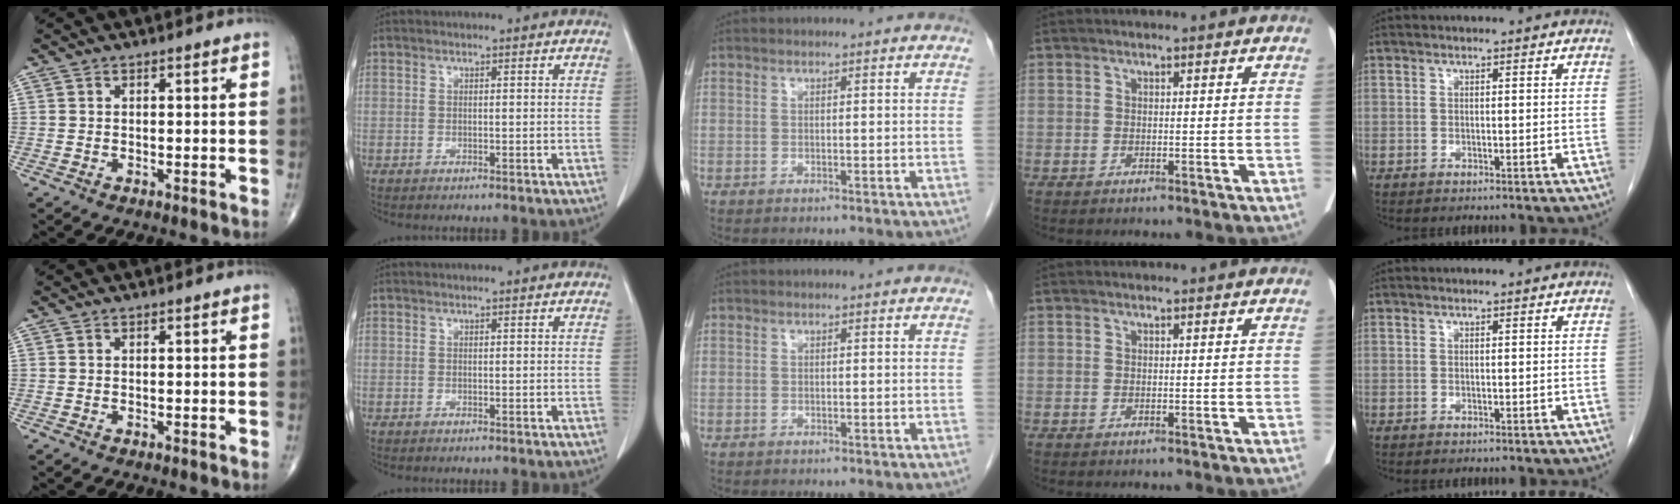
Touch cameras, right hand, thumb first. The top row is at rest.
{}